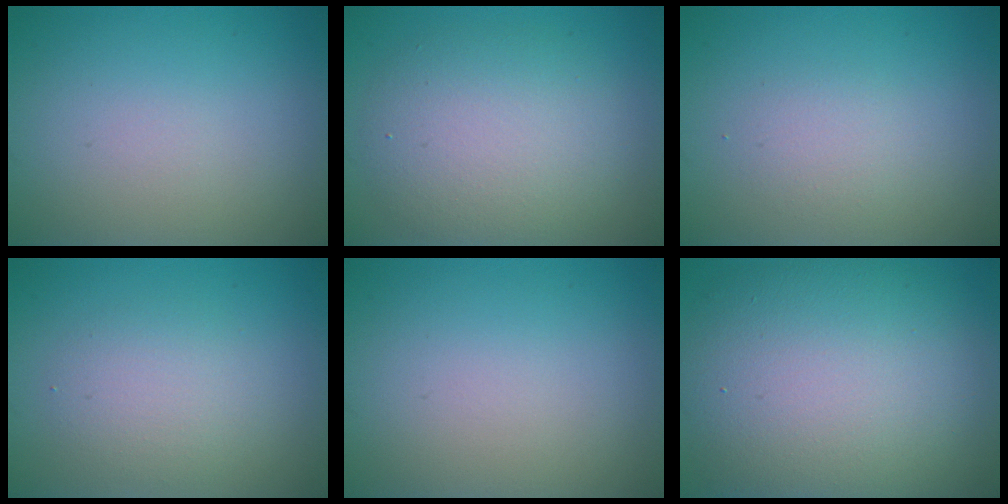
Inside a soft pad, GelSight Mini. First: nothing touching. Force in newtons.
{"total": 6.0, "press": 6.0, "slide": 0.5}
{"total": 1.4, "press": 1.4, "slide": 0.0}
{"total": 2.7, "press": 2.7, "slide": 0.3}
{"total": 0.0}
{"total": 13.1, "press": 13.1, "slide": 0.2}